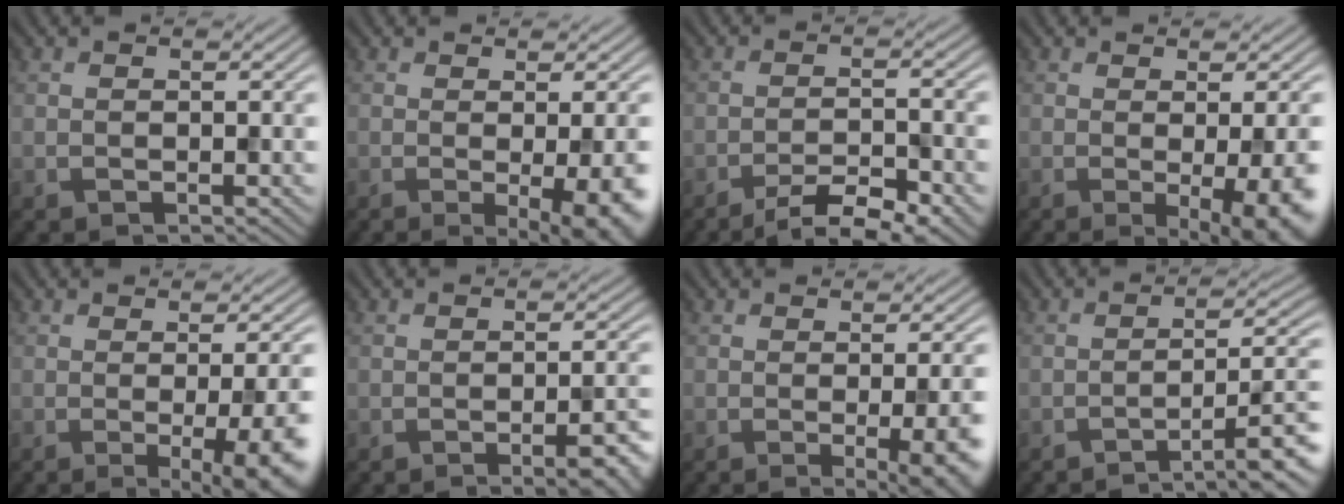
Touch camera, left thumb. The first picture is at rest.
{"total": 7.5, "force": [-1.5, 1.9, 7.1], "torque": [-0.097, -0.012, -0.012]}
{"total": 5.7, "force": [-4.1, 1.2, 3.7], "torque": [-0.066, -0.001, -0.067]}
{"total": 9.0, "force": [-1.9, 2.3, 8.5], "torque": [-0.108, -0.010, -0.016]}
{"total": 11.1, "force": [-2.9, 3.3, 10.3], "torque": [-0.101, -0.008, -0.033]}
{"total": 5.4, "force": [-2.6, 1.2, 4.5], "torque": [-0.064, 0.001, -0.035]}
{"total": 9.3, "force": [-2.3, 2.9, 8.5], "torque": [-0.090, -0.009, -0.018]}
{"total": 9.1, "force": [-5.6, 1.6, 7.0], "torque": [-0.100, 0.015, -0.081]}